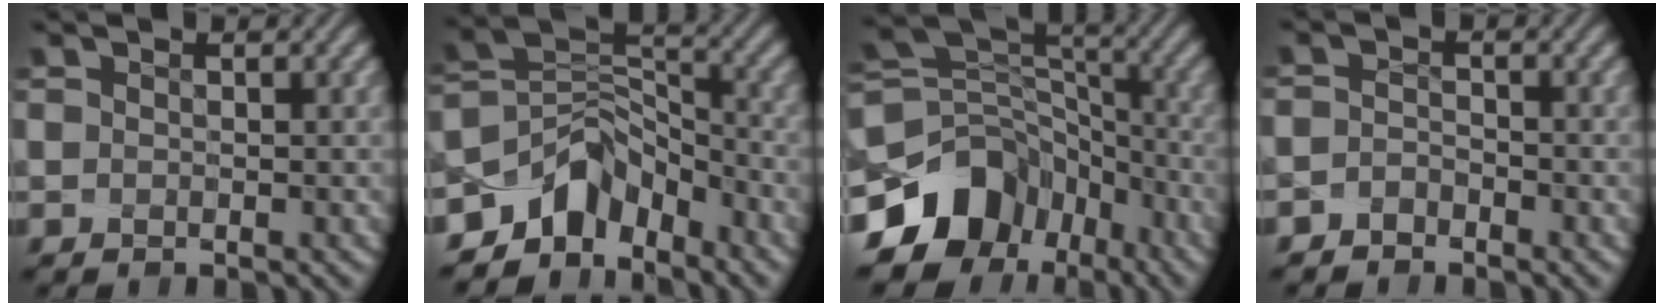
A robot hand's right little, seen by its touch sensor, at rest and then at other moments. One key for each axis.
{"total": 6.1, "fx": -4.2, "fy": 3.9, "fz": 2.1, "tx": -0.010, "ty": 0.003, "tz": -0.080}
{"total": 9.1, "fx": -4.6, "fy": 6.8, "fz": 4.0, "tx": -0.065, "ty": 0.008, "tz": -0.083}
{"total": 1.6, "fx": -1.6, "fy": 0.4, "fz": -0.3, "tx": 0.006, "ty": 0.008, "tz": -0.031}